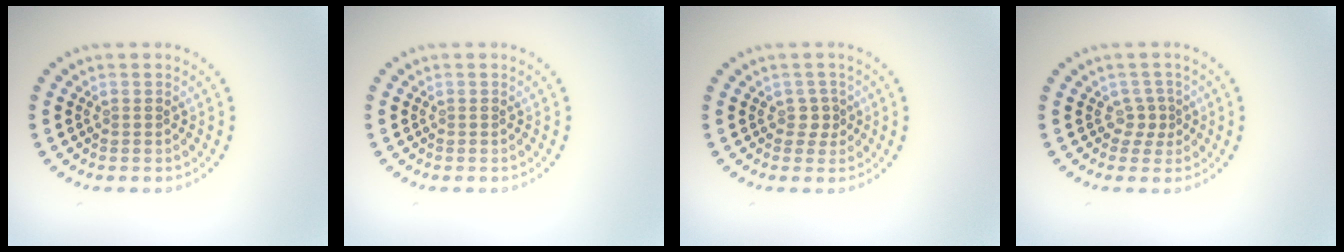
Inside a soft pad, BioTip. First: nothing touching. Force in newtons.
{"total": 0.0}
{"total": 1.1, "press": 0.9, "slide": 0.7}
{"total": 1.6, "press": 1.0, "slide": 1.2}